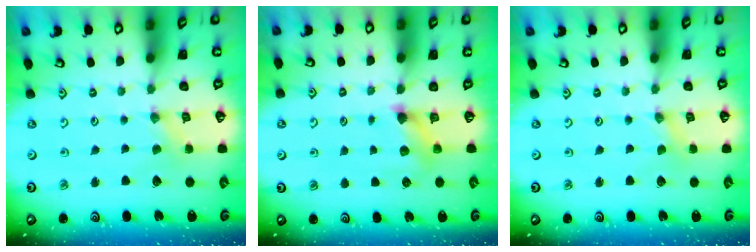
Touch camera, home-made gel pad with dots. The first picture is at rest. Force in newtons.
{"total": 6.5, "press": 6.4, "slide": 0.8}
{"total": 0.0}